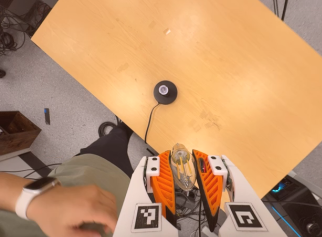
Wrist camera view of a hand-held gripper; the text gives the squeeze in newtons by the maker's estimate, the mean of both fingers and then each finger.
{"total": 21.8, "left": 24.5, "right": 19.1}